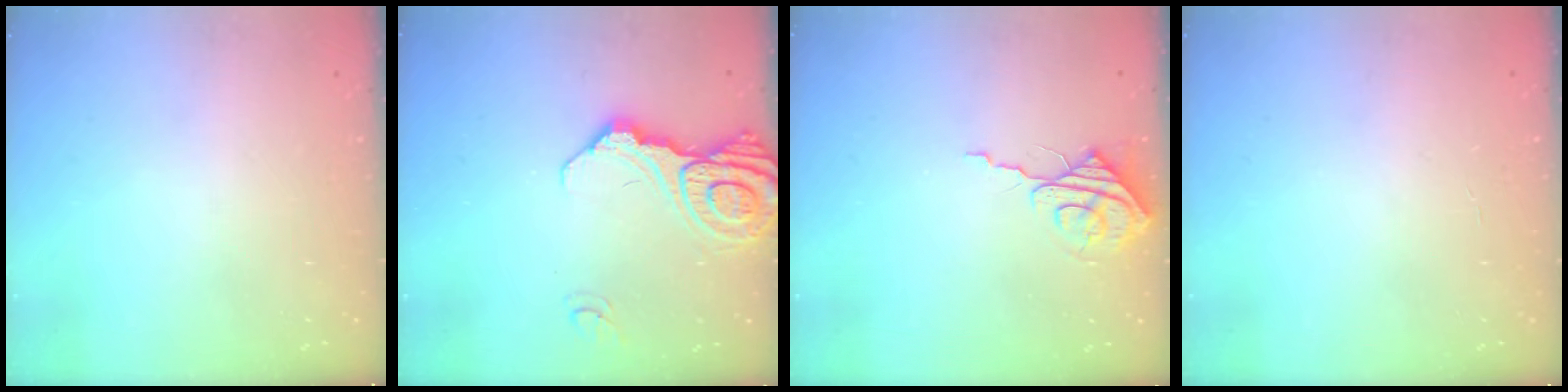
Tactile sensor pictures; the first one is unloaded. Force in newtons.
{"total": 15.8, "press": 15.7, "slide": 1.9}
{"total": 8.5, "press": 8.5, "slide": 0.3}
{"total": 0.9, "press": 0.9, "slide": 0.1}